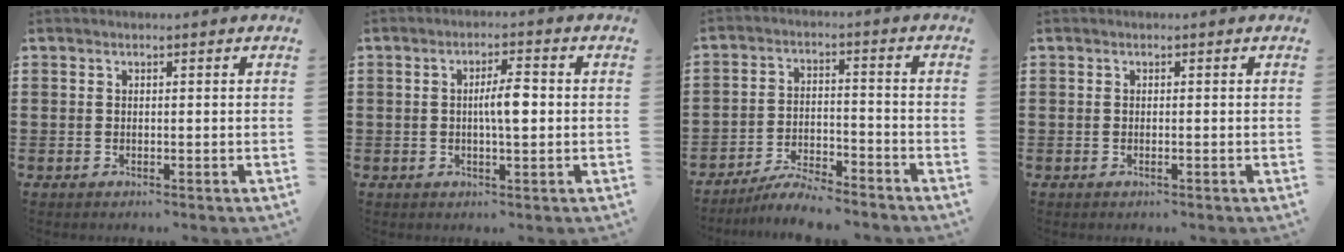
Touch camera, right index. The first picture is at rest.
{"total": 4.7, "force": [0.0, 1.1, 4.6], "torque": [-0.081, 0.002, -0.002]}
{"total": 5.4, "force": [-5.2, 0.3, 1.4], "torque": [-0.033, 0.003, -0.103]}
{"total": 0.5, "force": [-0.2, 0.0, 0.5], "torque": [-0.009, -0.003, -0.003]}